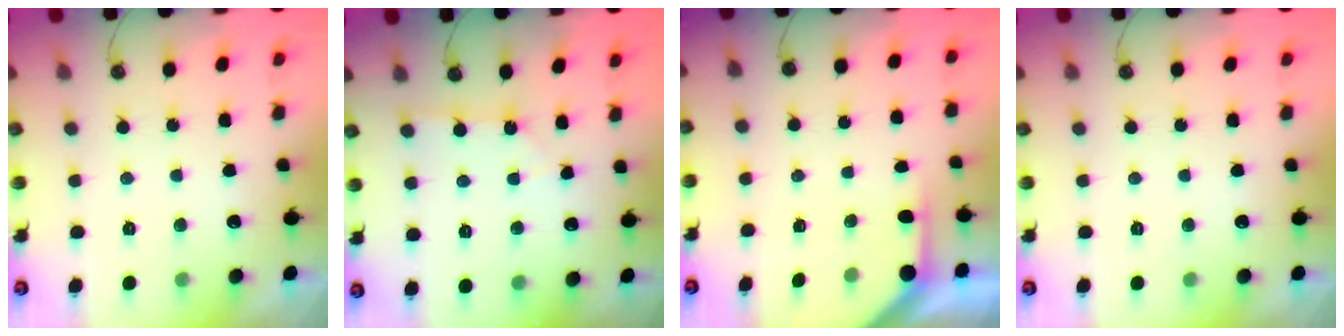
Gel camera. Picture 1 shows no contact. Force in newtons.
{"total": 2.2, "press": 2.2, "slide": 0.3}
{"total": 2.5, "press": 2.5, "slide": 0.3}
{"total": 0.0}